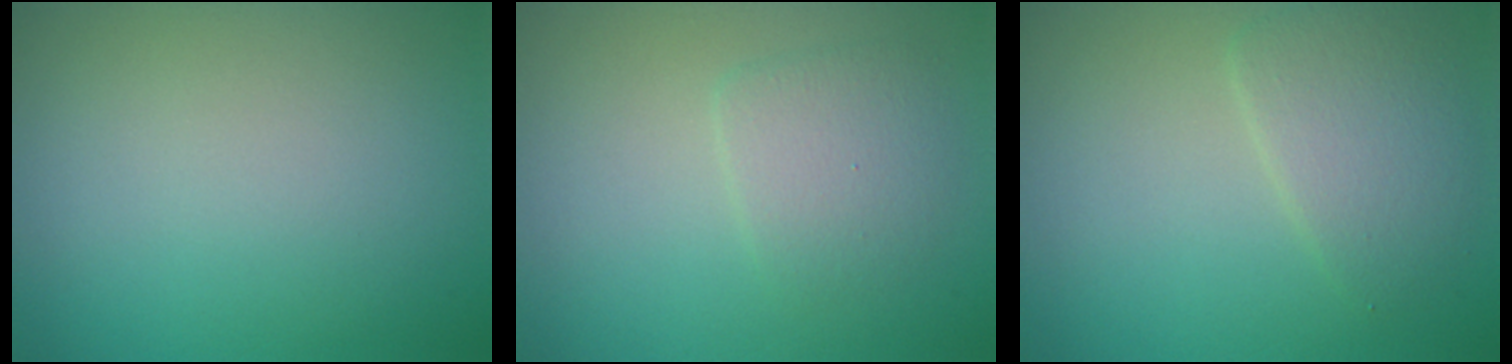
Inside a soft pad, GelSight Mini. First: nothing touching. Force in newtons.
{"total": 2.3, "press": 2.3, "slide": 0.1}
{"total": 3.2, "press": 3.2, "slide": 0.1}